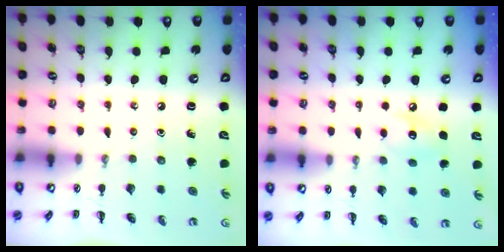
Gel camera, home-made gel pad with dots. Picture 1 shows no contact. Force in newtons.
{"total": 7.1, "press": 7.0, "slide": 1.2}